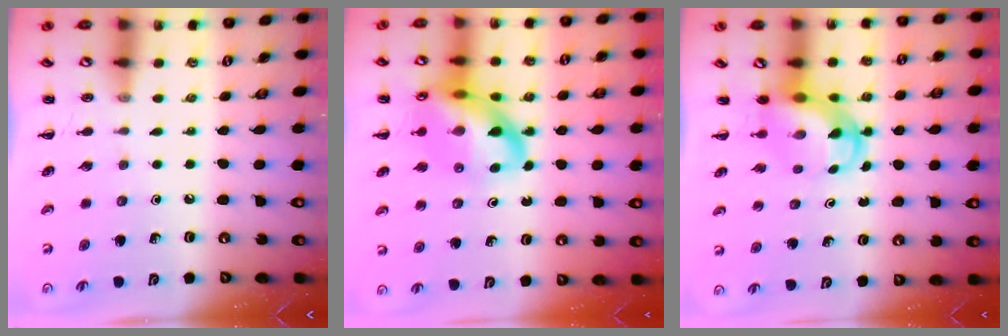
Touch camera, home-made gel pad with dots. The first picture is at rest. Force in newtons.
{"total": 18.6, "press": 18.4, "slide": 2.8}
{"total": 5.5, "press": 5.5, "slide": 0.5}